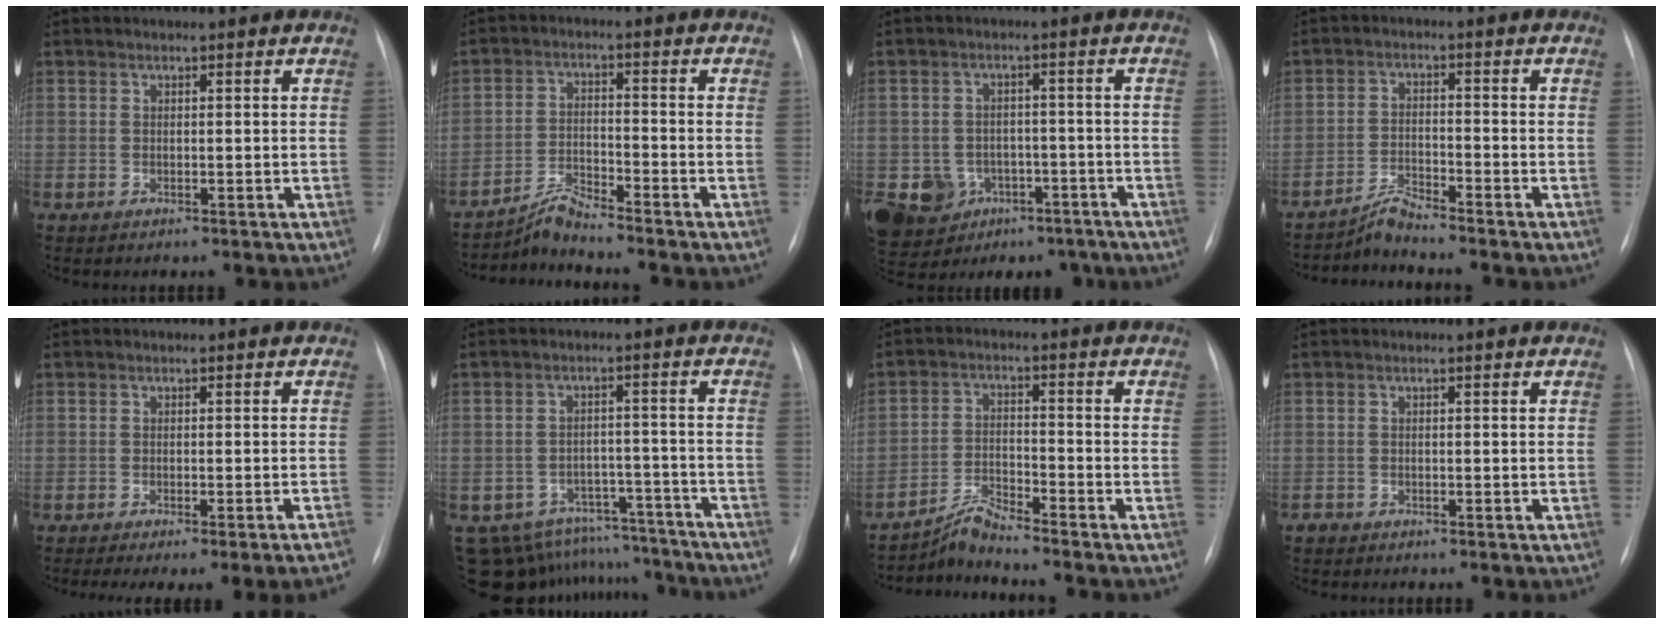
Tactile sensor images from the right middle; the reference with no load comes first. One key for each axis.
{"total": 4.2, "fx": -4.1, "fy": -1.0, "fz": 0.2, "tx": -0.019, "ty": -0.020, "tz": -0.079}
{"total": 15.1, "fx": -7.1, "fy": 12.3, "fz": 5.1, "tx": -0.128, "ty": 0.021, "tz": -0.089}
{"total": 3.4, "fx": -3.3, "fy": -0.8, "fz": 0.1, "tx": -0.009, "ty": -0.021, "tz": -0.064}
{"total": 9.8, "fx": -8.1, "fy": -0.9, "fz": 5.5, "tx": -0.050, "ty": -0.020, "tz": -0.108}
{"total": 13.5, "fx": -12.3, "fy": 5.3, "fz": 1.3, "tx": -0.016, "ty": 0.042, "tz": -0.157}
{"total": 4.6, "fx": -4.4, "fy": -1.1, "fz": 0.3, "tx": -0.021, "ty": -0.018, "tz": -0.084}
{"total": 0.9, "fx": -0.7, "fy": 0.4, "fz": -0.1, "tx": -0.005, "ty": 0.000, "tz": -0.015}